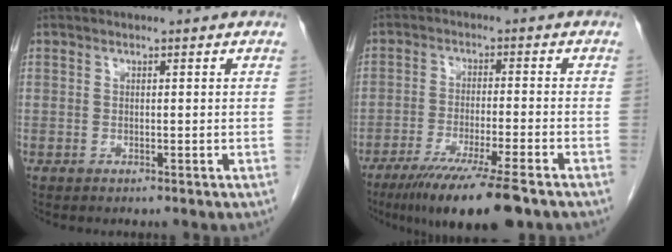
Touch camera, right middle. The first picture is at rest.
{"total": 12.6, "force": [-9.1, 0.2, 8.7], "torque": [-0.141, -0.035, -0.146]}